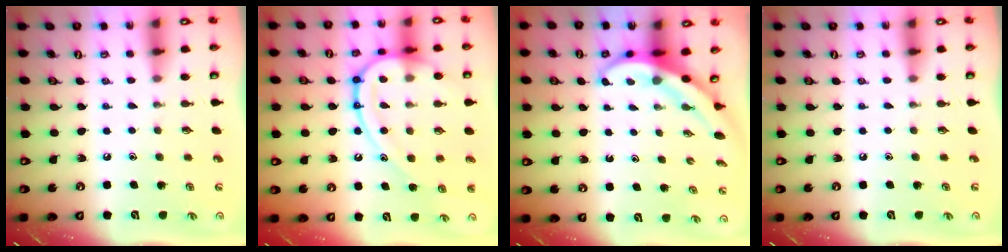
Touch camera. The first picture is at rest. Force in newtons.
{"total": 17.9, "press": 17.8, "slide": 2.1}
{"total": 4.0, "press": 3.9, "slide": 0.4}
{"total": 0.0}